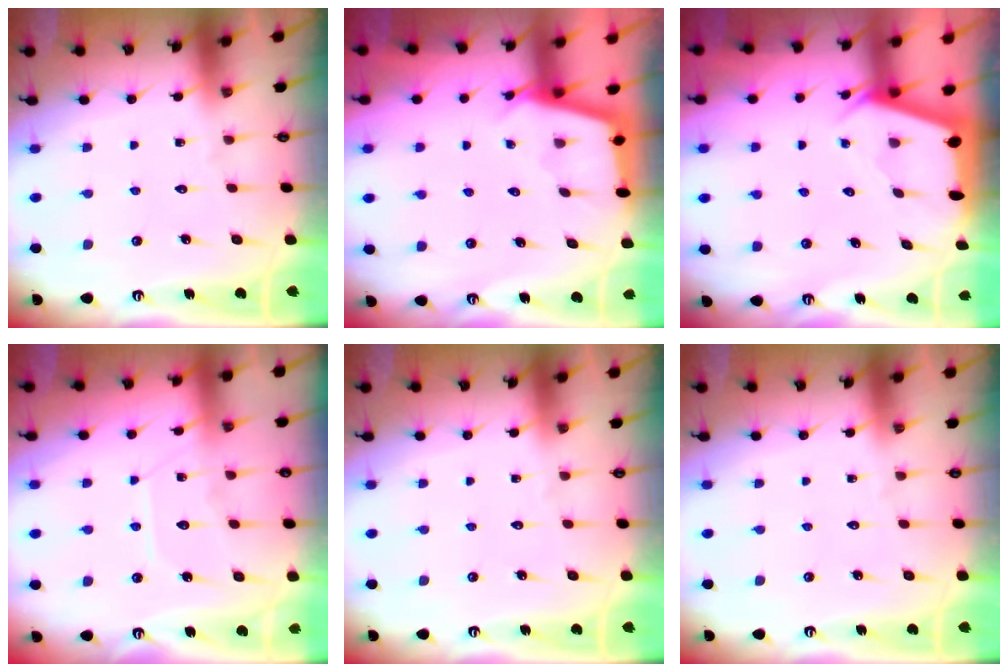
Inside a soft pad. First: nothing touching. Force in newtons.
{"total": 2.9, "press": 2.9, "slide": 0.3}
{"total": 2.4, "press": 2.4, "slide": 0.3}
{"total": 8.1, "press": 8.1, "slide": 0.8}
{"total": 0.0}
{"total": 0.0}